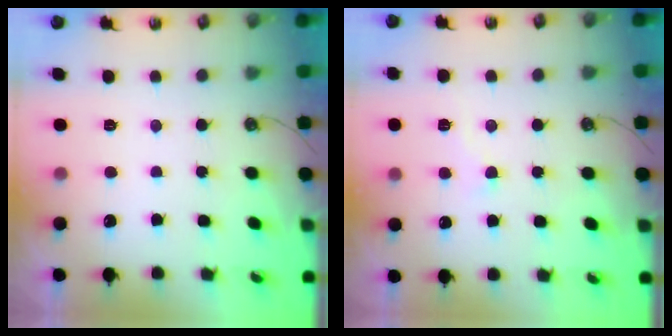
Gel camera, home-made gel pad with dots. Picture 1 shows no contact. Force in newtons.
{"total": 2.4, "press": 2.3, "slide": 0.5}